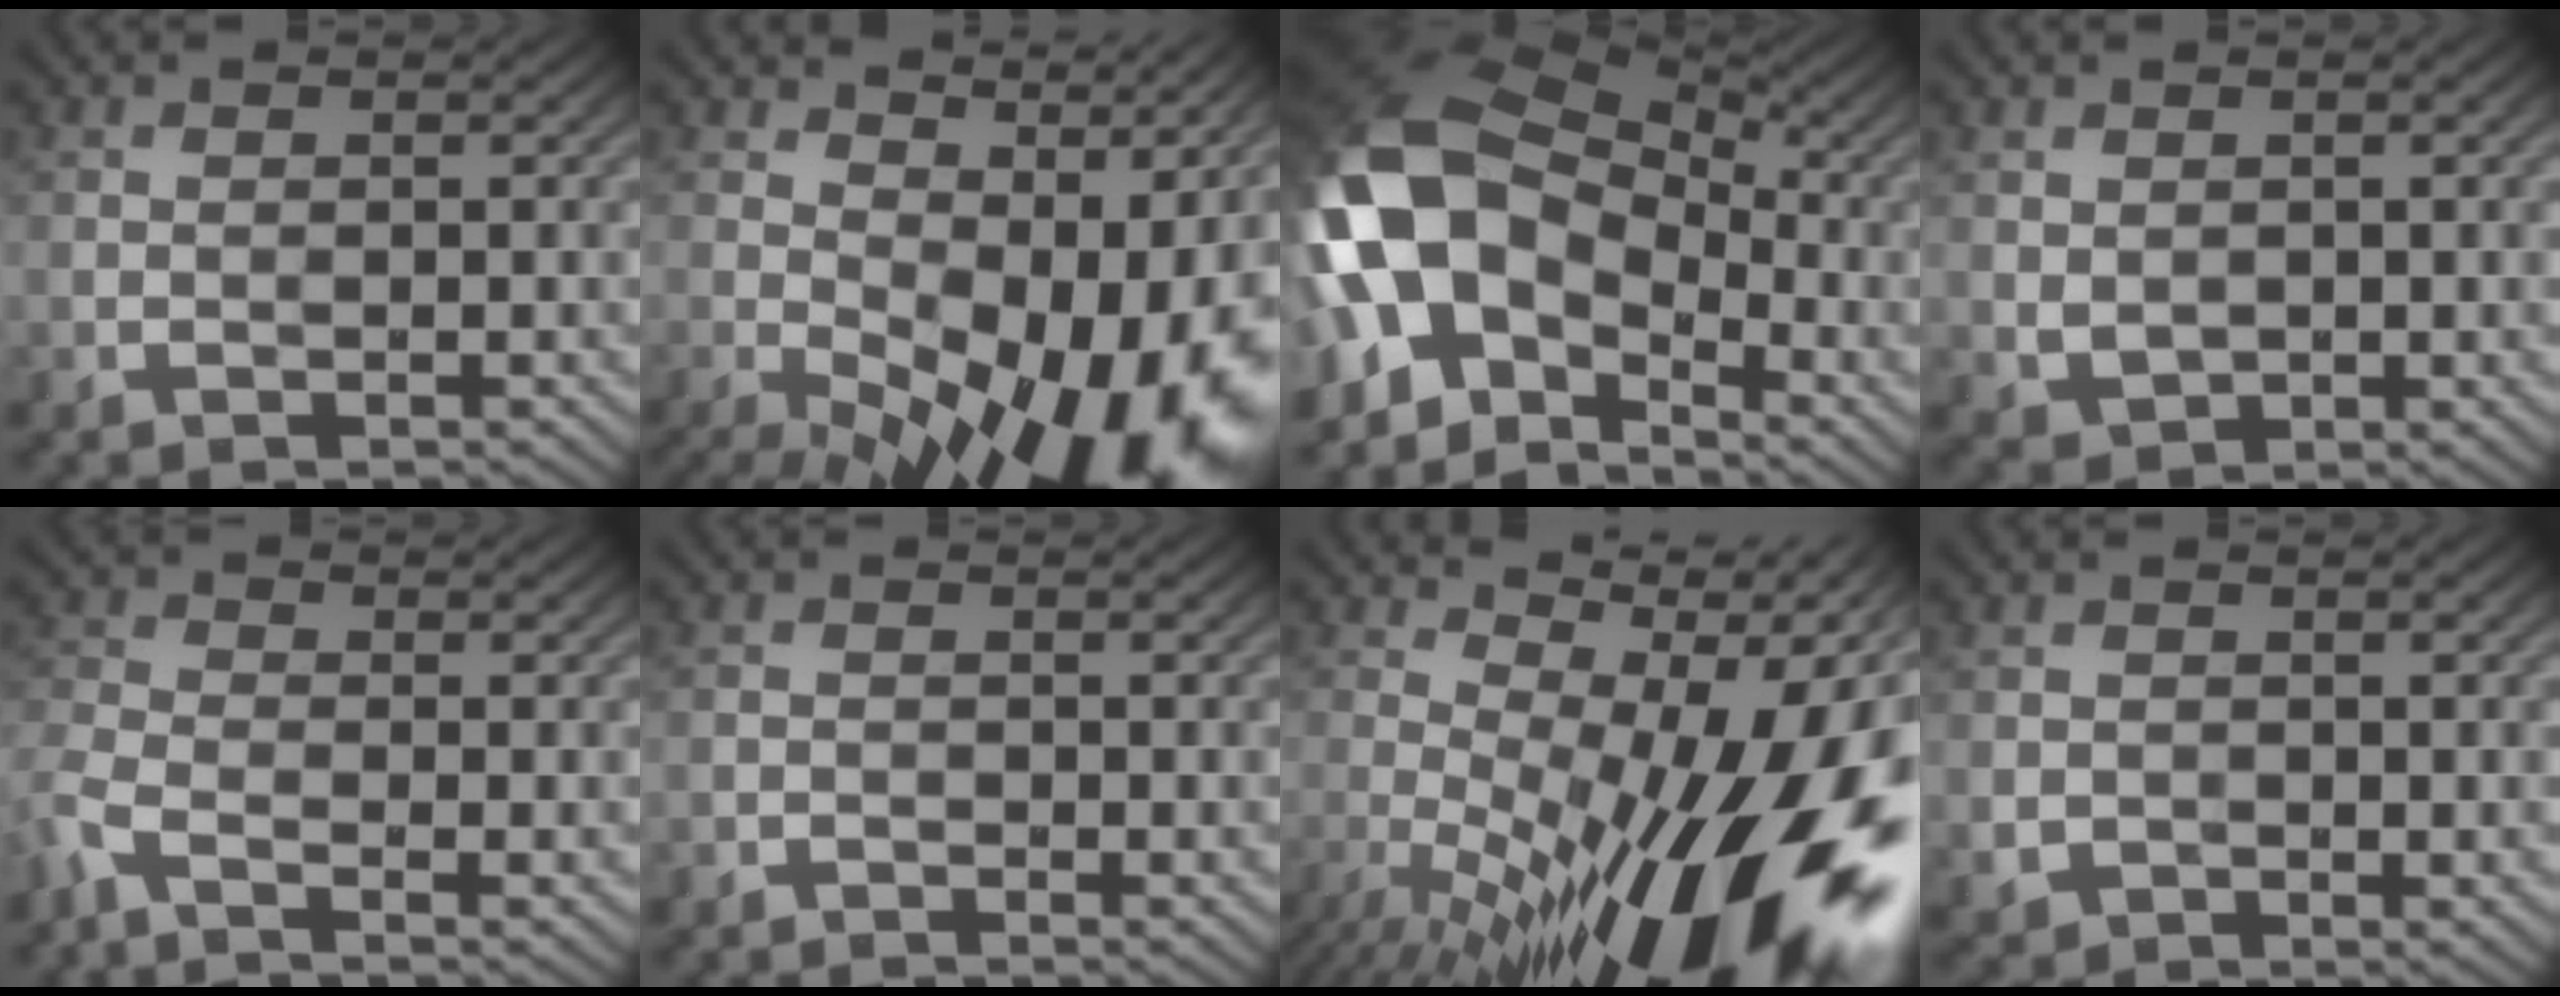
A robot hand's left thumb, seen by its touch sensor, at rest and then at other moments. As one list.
[{"total": 18.2, "force": [-2.1, 10.1, 15.0], "torque": [-0.188, -0.012, -0.006]}, {"total": 16.7, "force": [-2.2, 11.3, 12.1], "torque": [-0.264, -0.003, -0.042]}, {"total": 1.5, "force": [0.6, 1.3, 0.5], "torque": [-0.015, -0.006, 0.020]}, {"total": 4.3, "force": [-2.6, 1.6, 3.0], "torque": [-0.079, -0.011, -0.066]}, {"total": 0.8, "force": [-0.6, 0.3, 0.5], "torque": [-0.007, 0.002, -0.012]}, {"total": 20.2, "force": [-4.7, 8.6, 17.7], "torque": [-0.240, 0.001, -0.078]}, {"total": 1.8, "force": [-0.2, 1.6, 0.9], "torque": [-0.016, -0.011, 0.001]}]